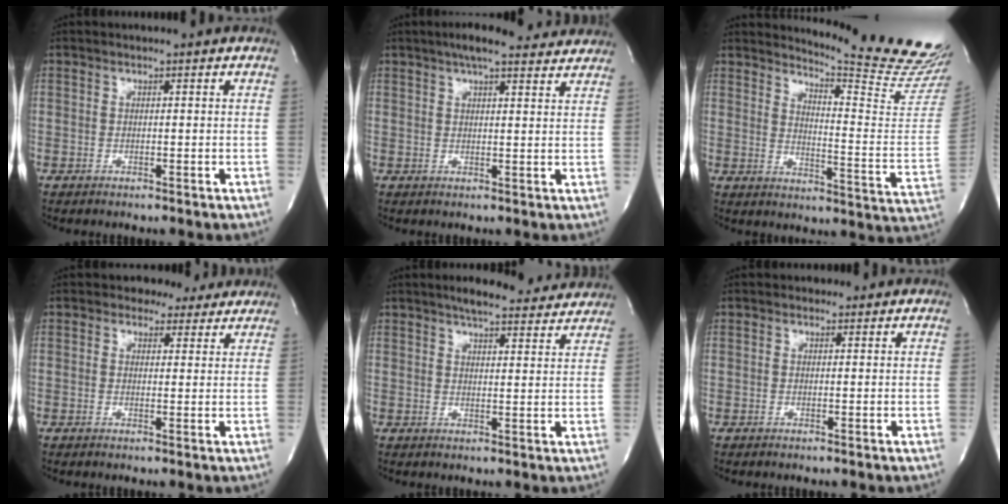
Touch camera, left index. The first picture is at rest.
{"total": 11.2, "force": [9.7, 2.1, 5.2], "torque": [-0.073, 0.027, 0.119]}
{"total": 17.8, "force": [17.1, -2.0, 4.4], "torque": [-0.074, -0.161, 0.202]}
{"total": 4.5, "force": [3.8, 2.4, 0.2], "torque": [0.002, 0.004, 0.035]}
{"total": 12.2, "force": [11.0, 2.3, 4.6], "torque": [-0.055, 0.008, 0.133]}
{"total": 0.9, "force": [0.7, 0.6, 0.0], "torque": [-0.003, 0.004, 0.007]}